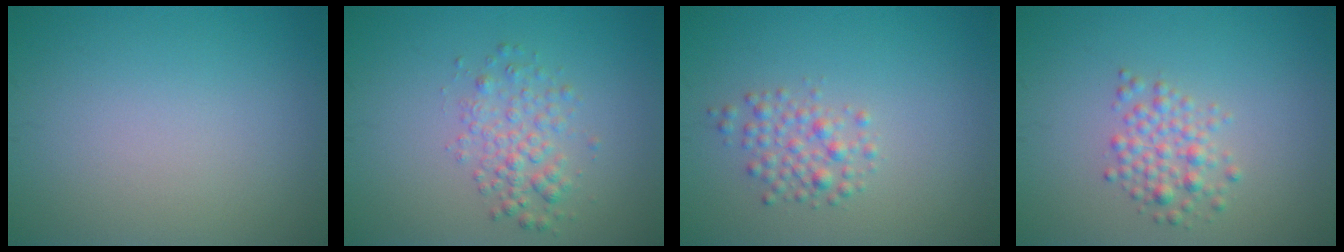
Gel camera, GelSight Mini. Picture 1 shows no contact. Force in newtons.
{"total": 2.6, "press": 2.6, "slide": 0.1}
{"total": 2.2, "press": 2.2, "slide": 0.1}
{"total": 2.5, "press": 2.5, "slide": 0.1}